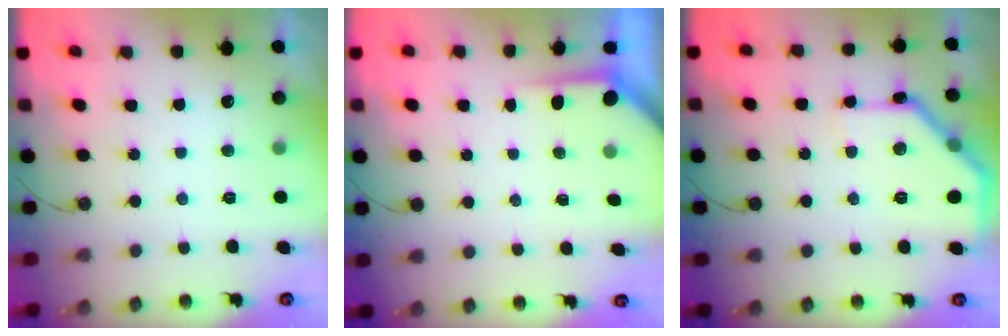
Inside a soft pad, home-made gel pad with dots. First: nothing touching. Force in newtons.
{"total": 3.7, "press": 3.7, "slide": 0.3}
{"total": 10.9, "press": 10.9, "slide": 0.4}